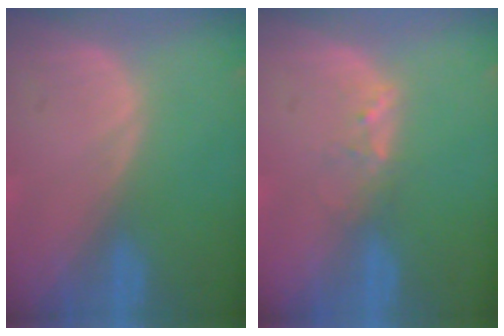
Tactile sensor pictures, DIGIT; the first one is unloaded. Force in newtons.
{"total": 2.0, "press": 1.9, "slide": 0.4}